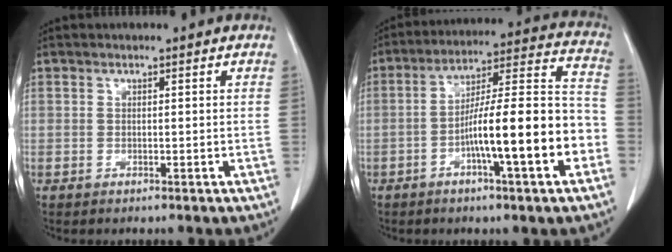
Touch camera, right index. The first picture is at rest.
{"total": 16.4, "force": [-5.2, 1.4, 15.5], "torque": [-0.240, 0.017, -0.083]}